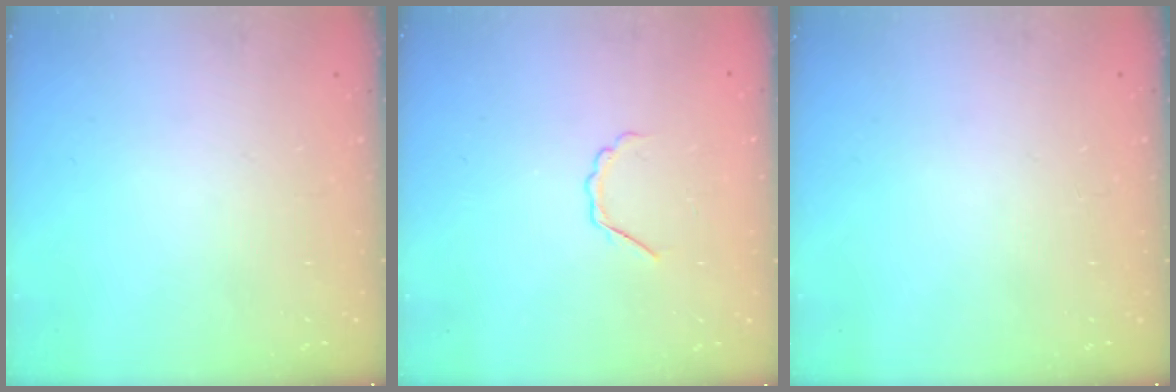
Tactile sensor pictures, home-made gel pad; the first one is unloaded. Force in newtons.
{"total": 3.5, "press": 3.5, "slide": 0.7}
{"total": 0.0}